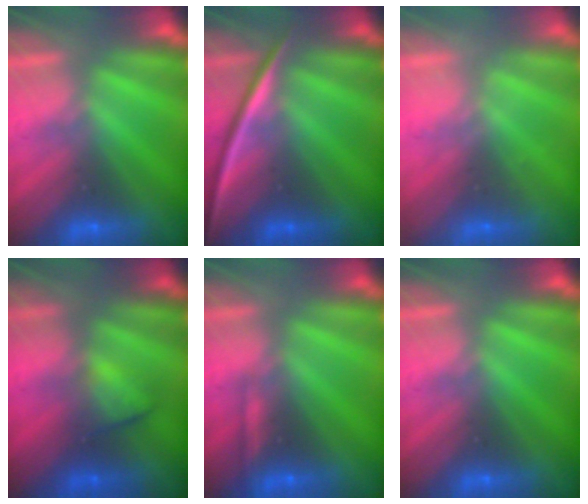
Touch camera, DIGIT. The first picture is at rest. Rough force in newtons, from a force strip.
{"total": 2.2}
{"total": 2.1}
{"total": 2.0}
{"total": 2.2}
{"total": 0.0}